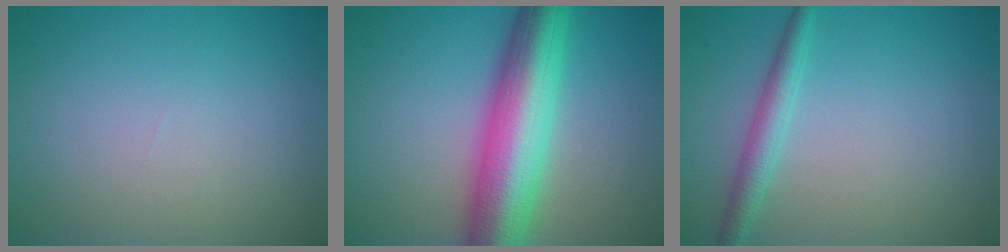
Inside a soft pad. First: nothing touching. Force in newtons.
{"total": 10.3, "press": 10.3, "slide": 0.3}
{"total": 2.3, "press": 2.3, "slide": 0.1}